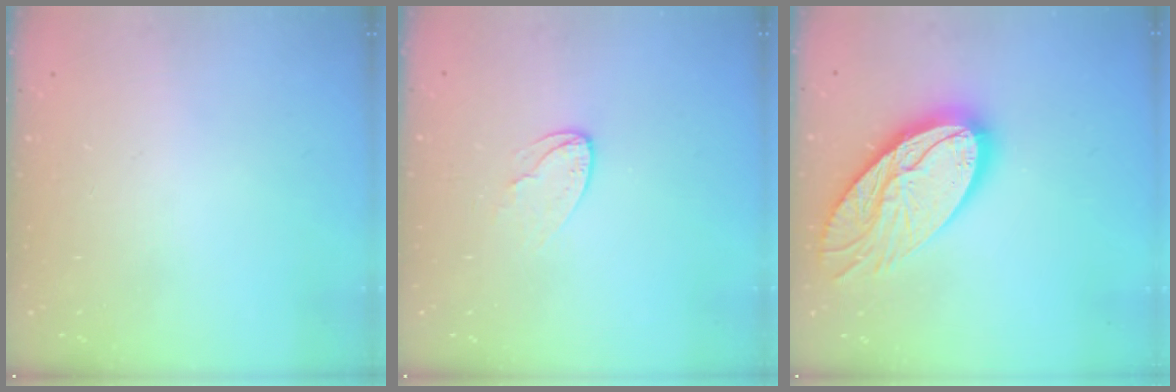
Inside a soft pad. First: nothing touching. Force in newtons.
{"total": 6.1, "press": 6.1, "slide": 0.5}
{"total": 21.4, "press": 21.3, "slide": 2.0}